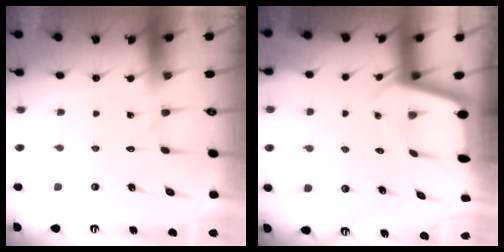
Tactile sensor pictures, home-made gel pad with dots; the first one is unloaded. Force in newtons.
{"total": 2.2, "press": 2.2, "slide": 0.1}